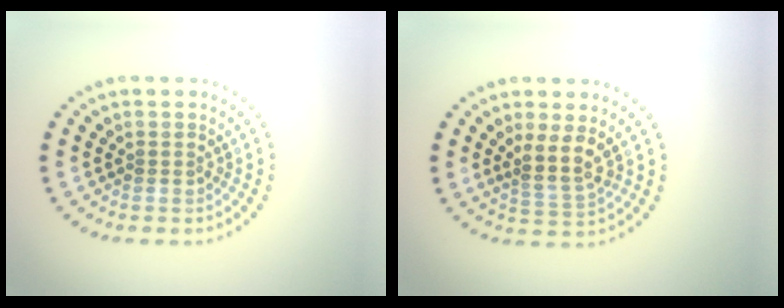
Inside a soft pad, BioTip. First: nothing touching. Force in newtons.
{"total": 2.6, "press": 2.0, "slide": 1.7}